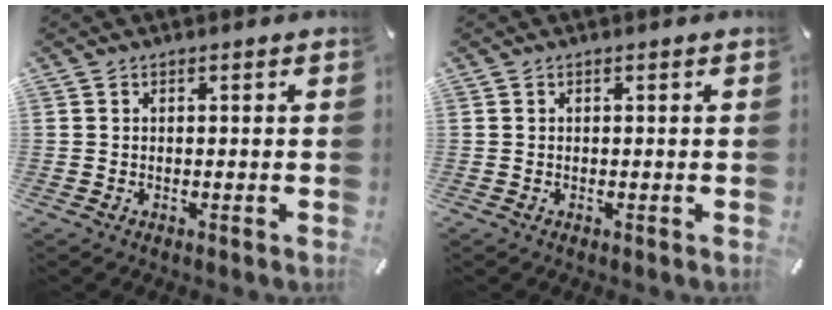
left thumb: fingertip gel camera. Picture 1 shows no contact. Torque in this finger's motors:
{"motor_torque": [-0.09, -0.06, 0.00, 0.04, 0.00]}